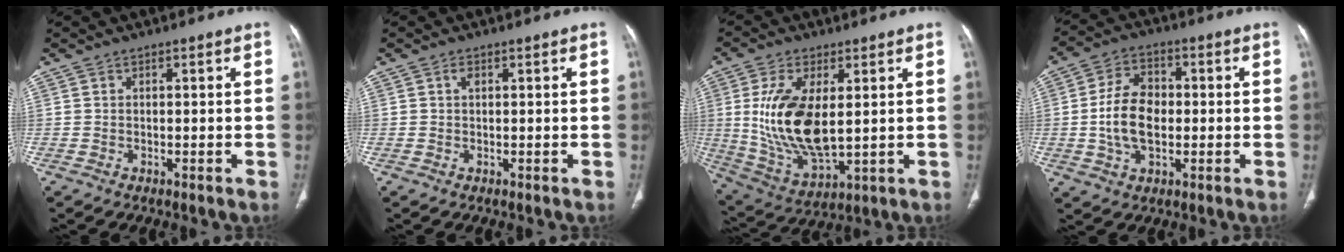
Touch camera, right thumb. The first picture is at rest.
{"total": 0.9, "force": [0.4, 0.4, 0.7], "torque": [-0.008, 0.000, 0.004]}
{"total": 15.7, "force": [1.9, 7.6, 13.6], "torque": [-0.265, -0.021, 0.052]}
{"total": 10.5, "force": [-0.6, 6.8, 8.0], "torque": [-0.137, 0.012, -0.016]}